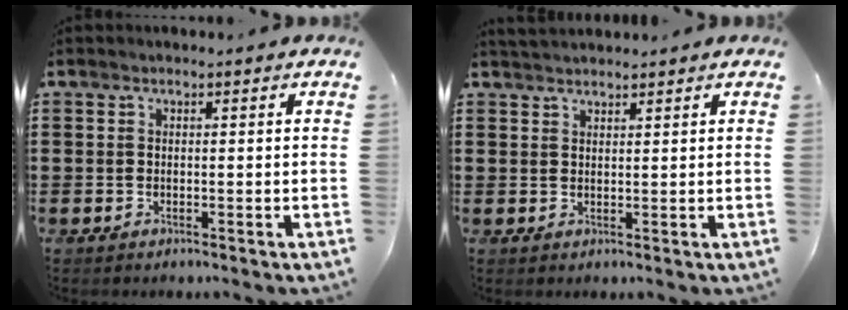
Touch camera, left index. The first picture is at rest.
{"total": 1.8, "force": [1.8, 0.1, 0.1], "torque": [-0.006, 0.003, 0.036]}